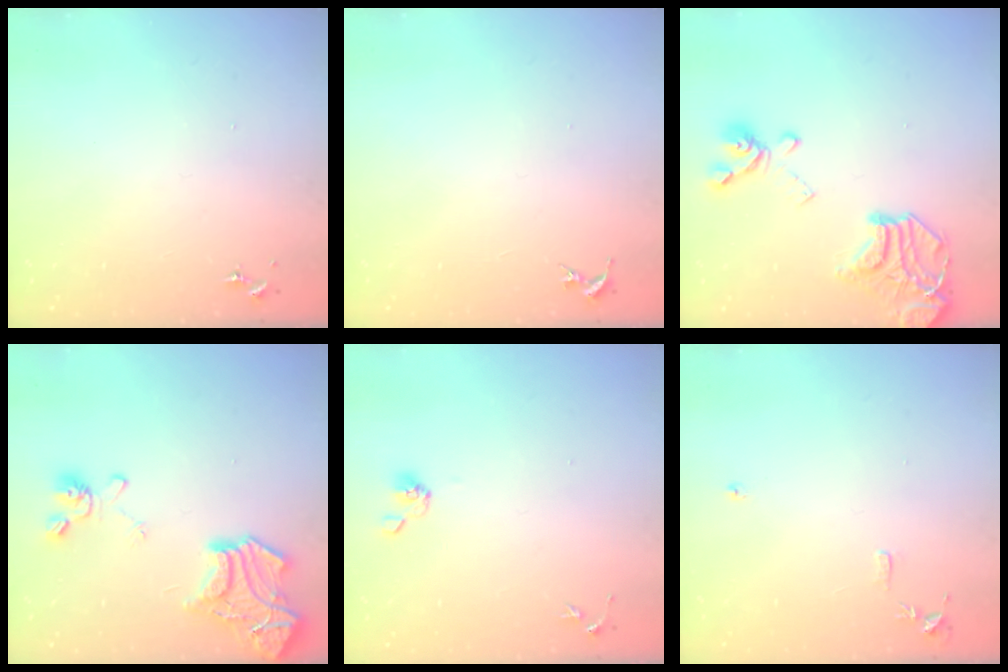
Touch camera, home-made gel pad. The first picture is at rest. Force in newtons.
{"total": 0.0}
{"total": 18.3, "press": 18.1, "slide": 2.4}
{"total": 19.7, "press": 19.6, "slide": 1.9}
{"total": 5.0, "press": 4.7, "slide": 1.7}
{"total": 7.8, "press": 7.8, "slide": 0.8}